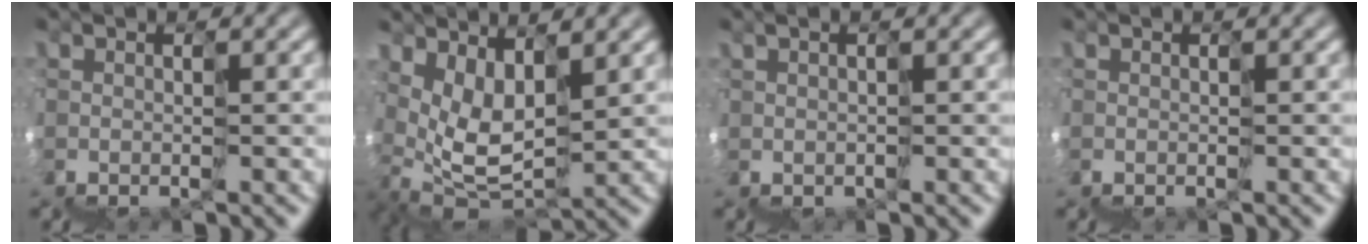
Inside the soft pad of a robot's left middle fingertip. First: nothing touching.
{"total": 3.2, "force": [3.2, -0.4, -0.3], "torque": [-0.010, 0.031, 0.053]}
{"total": 0.8, "force": [0.5, -0.4, -0.4], "torque": [0.012, 0.014, 0.005]}
{"total": 0.0}